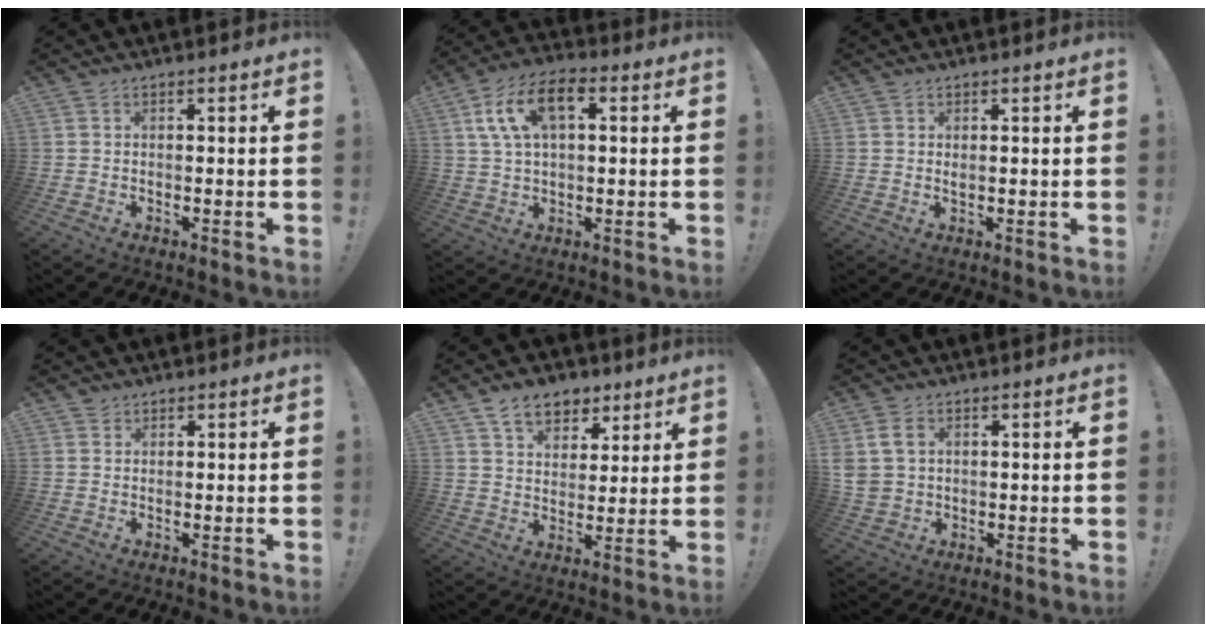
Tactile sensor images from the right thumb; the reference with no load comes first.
{"total": 12.7, "force": [4.0, 7.2, 9.7], "torque": [-0.181, 0.006, 0.075]}
{"total": 0.9, "force": [0.6, 0.3, 0.6], "torque": [-0.005, -0.004, 0.010]}
{"total": 1.2, "force": [1.0, 0.6, 0.3], "torque": [-0.003, -0.003, 0.019]}
{"total": 10.1, "force": [6.5, 6.7, 4.0], "torque": [-0.061, -0.033, 0.125]}
{"total": 6.9, "force": [1.9, 5.2, 4.2], "torque": [-0.084, -0.002, 0.039]}